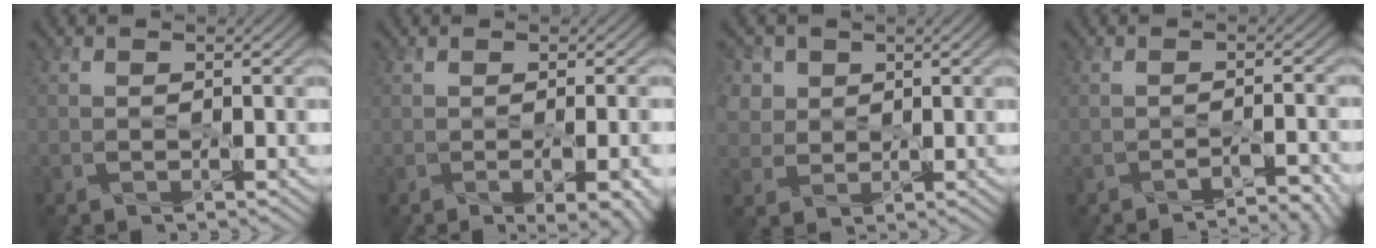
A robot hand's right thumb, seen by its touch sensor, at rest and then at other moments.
{"total": 5.9, "force": [-2.5, 2.0, 5.0], "torque": [-0.063, -0.010, -0.016]}
{"total": 4.5, "force": [1.9, 3.8, 1.6], "torque": [-0.066, 0.003, 0.044]}
{"total": 3.1, "force": [-2.4, 0.4, 1.8], "torque": [-0.027, 0.004, -0.034]}